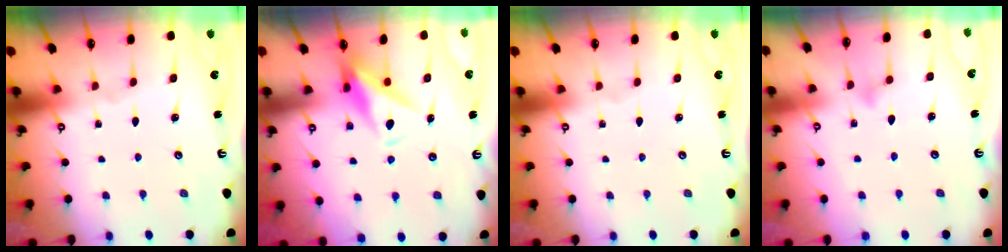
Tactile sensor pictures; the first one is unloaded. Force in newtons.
{"total": 8.1, "press": 8.0, "slide": 1.4}
{"total": 0.0}
{"total": 6.5, "press": 6.4, "slide": 0.4}